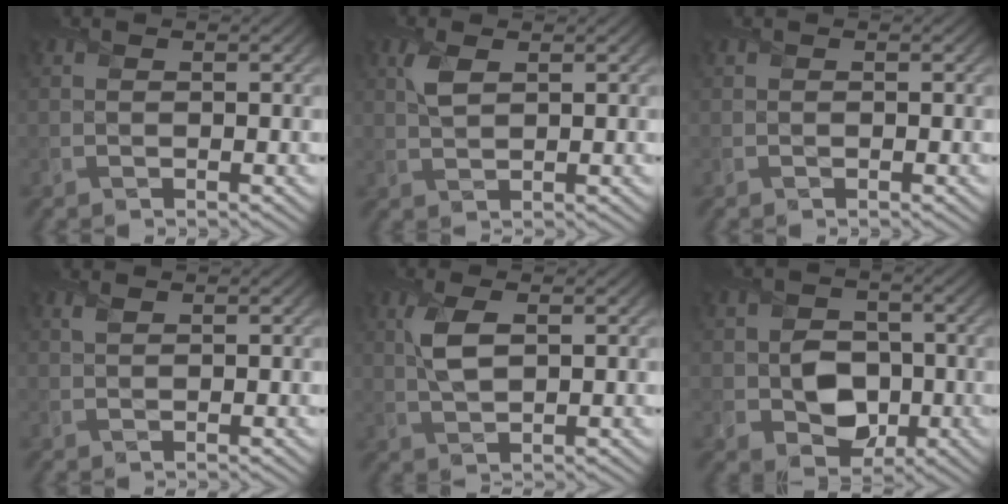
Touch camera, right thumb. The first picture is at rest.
{"total": 2.7, "force": [1.2, 1.2, 2.1], "torque": [-0.055, 0.002, 0.027]}
{"total": 0.0}
{"total": 0.8, "force": [0.6, 0.3, 0.4], "torque": [-0.015, 0.000, 0.013]}
{"total": 4.3, "force": [1.2, 1.8, 3.7], "torque": [-0.090, 0.002, 0.026]}
{"total": 6.1, "force": [-1.0, 5.0, 3.4], "torque": [-0.068, -0.011, -0.024]}